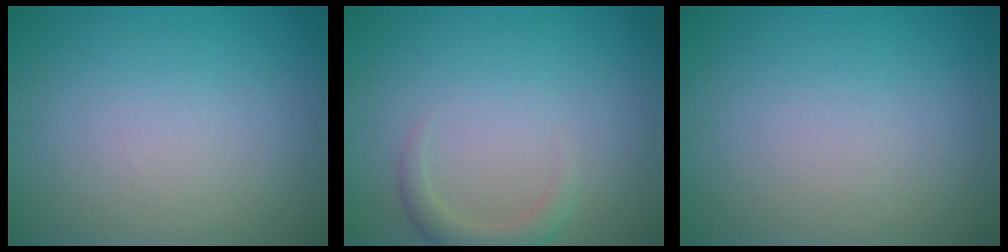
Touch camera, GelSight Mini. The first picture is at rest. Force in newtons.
{"total": 2.0, "press": 2.0, "slide": 0.3}
{"total": 0.0}